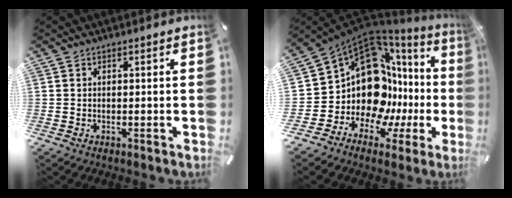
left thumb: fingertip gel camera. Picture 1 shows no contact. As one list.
[{"total": 17.0, "force": [2.3, 12.6, 11.3], "torque": [-0.195, -0.087, 0.063]}]